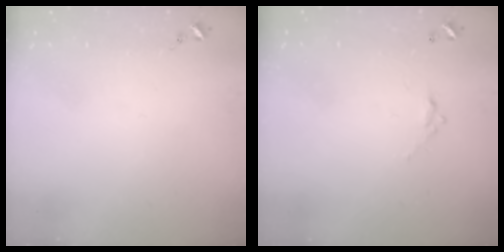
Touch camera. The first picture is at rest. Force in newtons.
{"total": 4.9, "press": 4.9, "slide": 0.2}